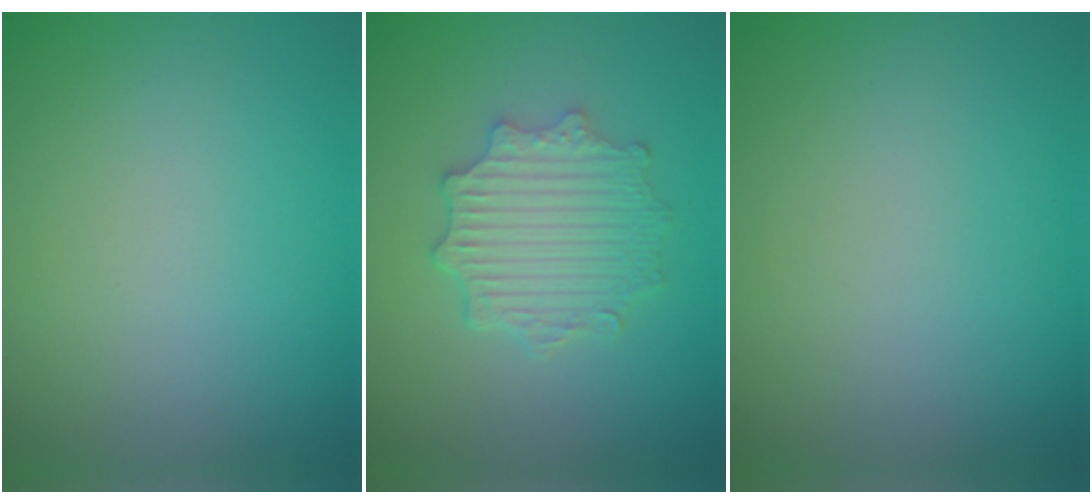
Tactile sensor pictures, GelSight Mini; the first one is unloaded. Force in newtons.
{"total": 4.5, "press": 3.7, "slide": 2.7}
{"total": 0.0}